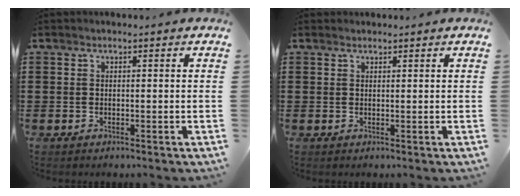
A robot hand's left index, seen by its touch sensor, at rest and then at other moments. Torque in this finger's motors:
{"motor_torque": [0.22, -0.25, 0.12, 0.05]}